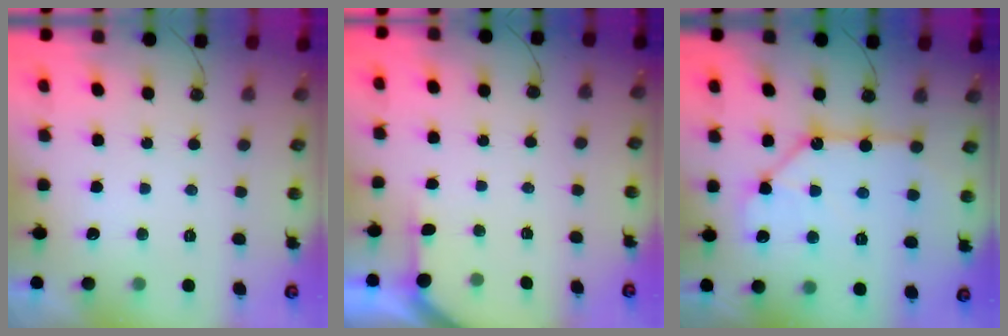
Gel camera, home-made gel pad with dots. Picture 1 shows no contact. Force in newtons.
{"total": 1.6, "press": 1.6, "slide": 0.2}
{"total": 11.0, "press": 11.0, "slide": 1.2}